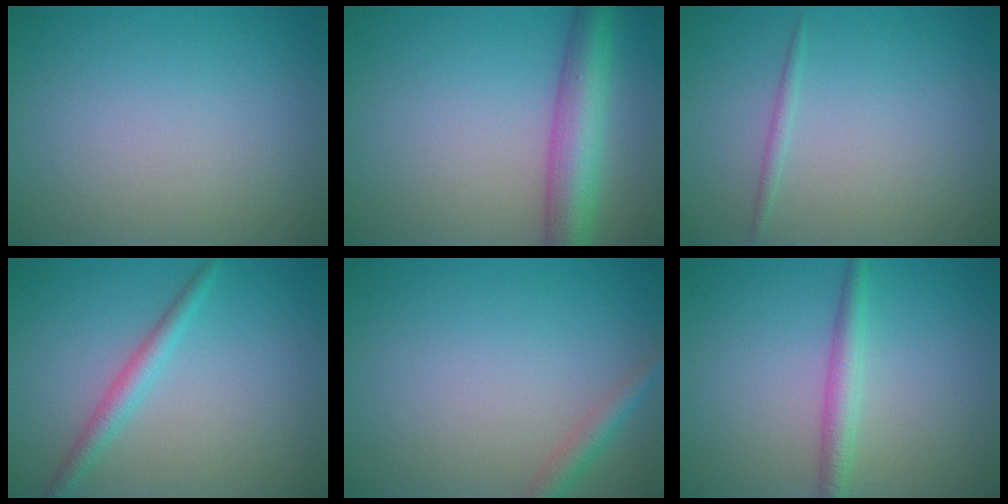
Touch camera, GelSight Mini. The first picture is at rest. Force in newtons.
{"total": 6.2, "press": 6.2, "slide": 0.1}
{"total": 0.8, "press": 0.8, "slide": 0.0}
{"total": 2.1, "press": 2.1, "slide": 0.0}
{"total": 1.9, "press": 1.9, "slide": 0.0}
{"total": 2.3, "press": 2.3, "slide": 0.0}